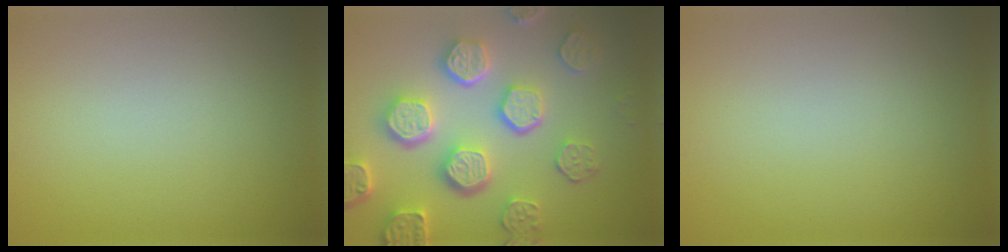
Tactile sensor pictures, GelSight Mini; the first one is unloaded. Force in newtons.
{"total": 7.9, "press": 6.0, "slide": 5.2}
{"total": 0.0}